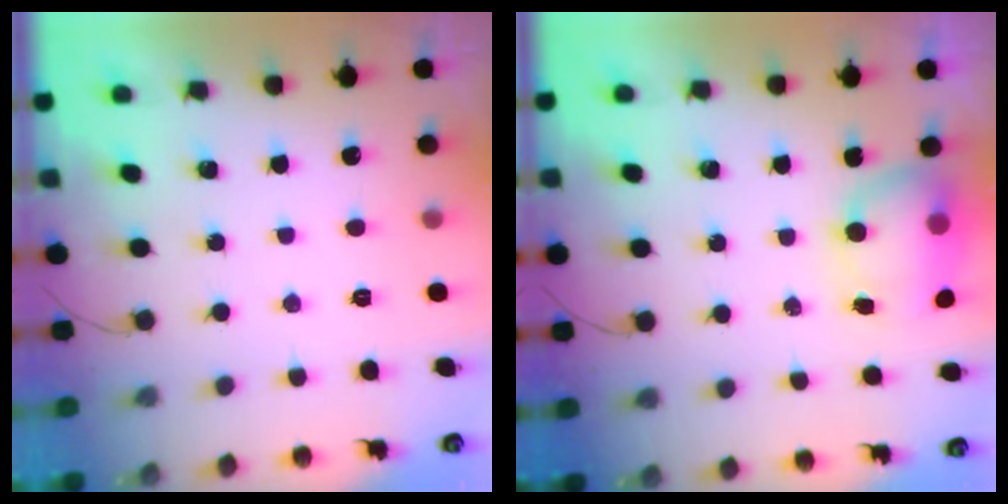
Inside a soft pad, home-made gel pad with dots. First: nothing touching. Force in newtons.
{"total": 7.1, "press": 7.0, "slide": 1.0}